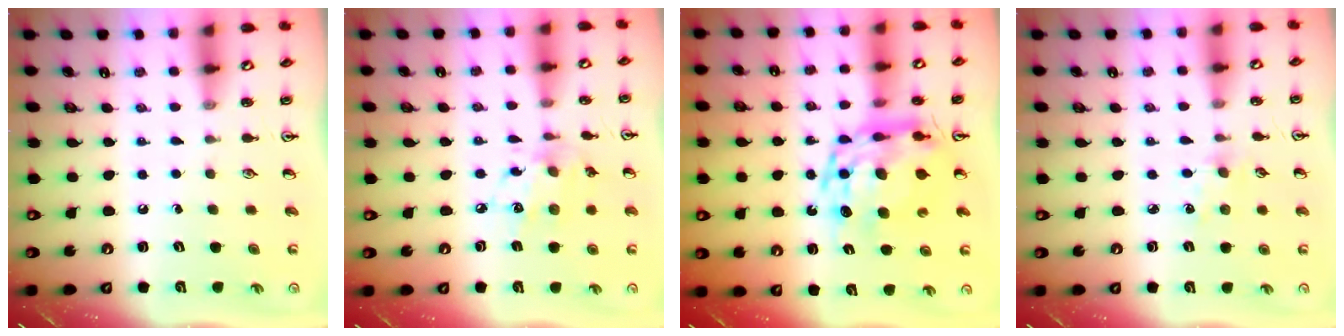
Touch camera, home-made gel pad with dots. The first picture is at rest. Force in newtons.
{"total": 9.8, "press": 9.8, "slide": 0.6}
{"total": 15.5, "press": 15.4, "slide": 1.2}
{"total": 2.5, "press": 2.4, "slide": 0.4}